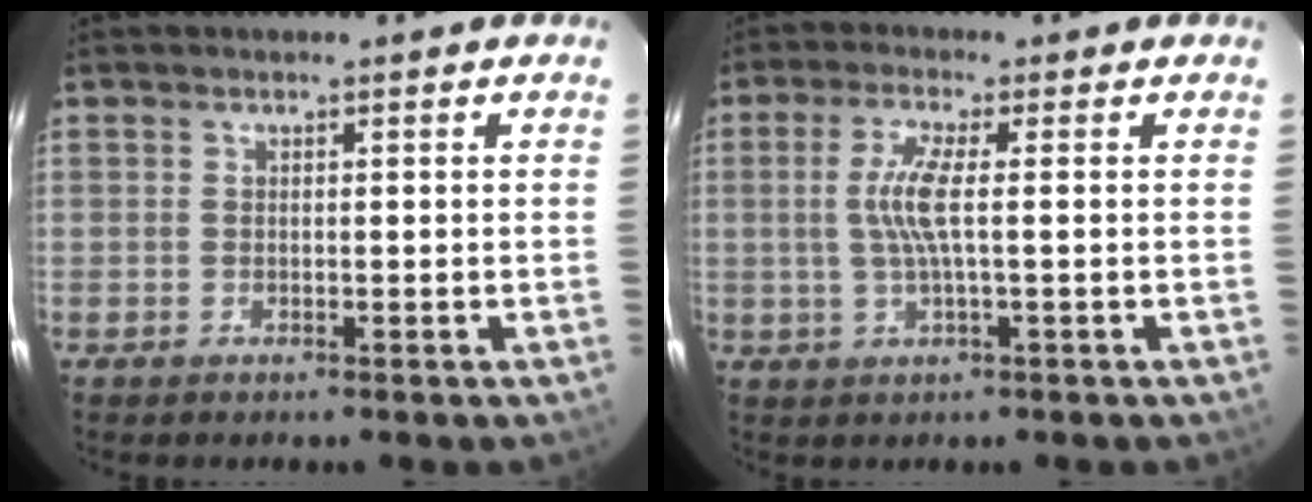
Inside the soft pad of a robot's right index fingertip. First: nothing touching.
{"total": 5.9, "force": [0.1, 0.3, 5.9], "torque": [-0.123, 0.000, 0.005]}